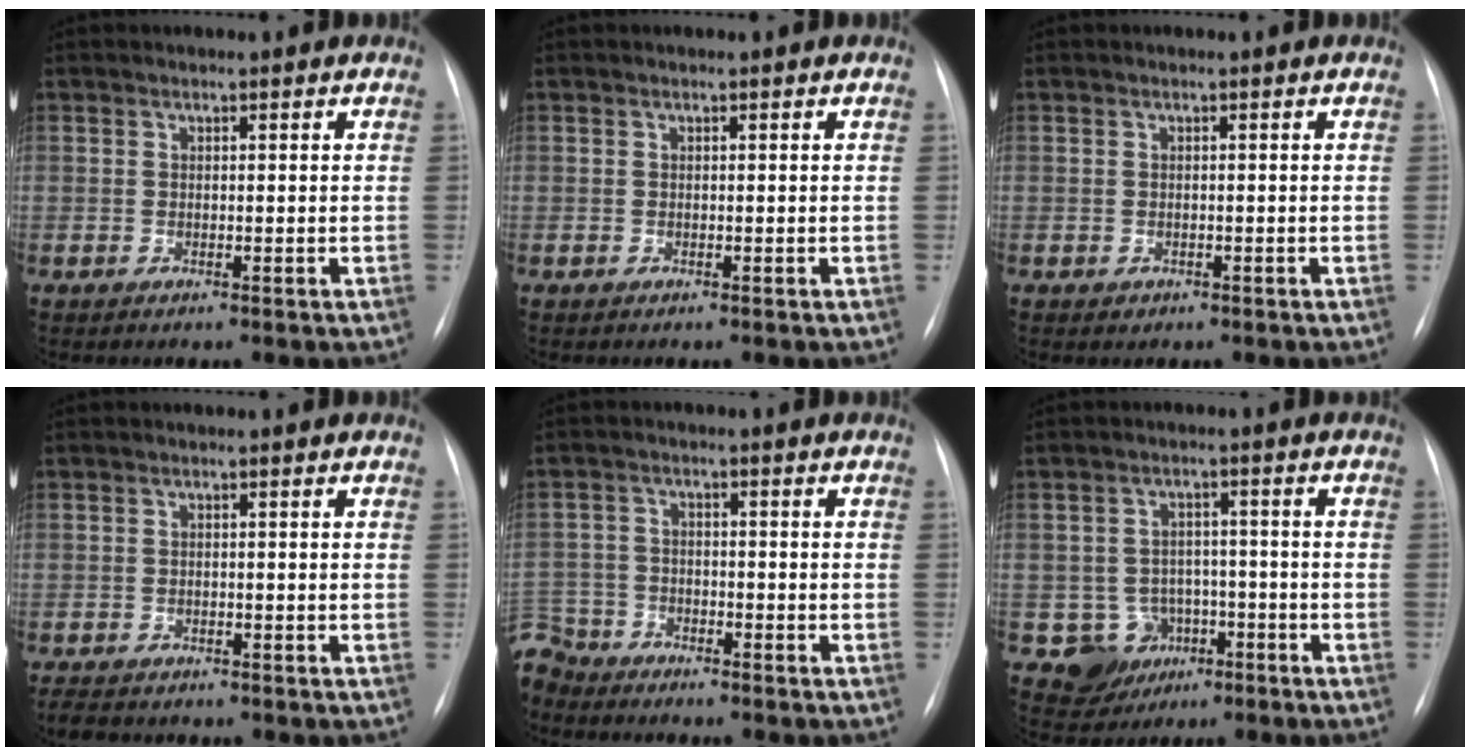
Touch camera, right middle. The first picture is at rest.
{"total": 0.0}
{"total": 0.7, "force": [-0.3, 0.7, 0.1], "torque": [-0.001, 0.003, 0.000]}
{"total": 3.9, "force": [-3.3, 1.6, 1.3], "torque": [-0.021, -0.005, -0.044]}
{"total": 8.1, "force": [-7.3, 3.7, 0.5], "torque": [-0.022, 0.002, -0.139]}
{"total": 6.4, "force": [-2.7, 5.8, 0.5], "torque": [0.001, 0.013, -0.034]}